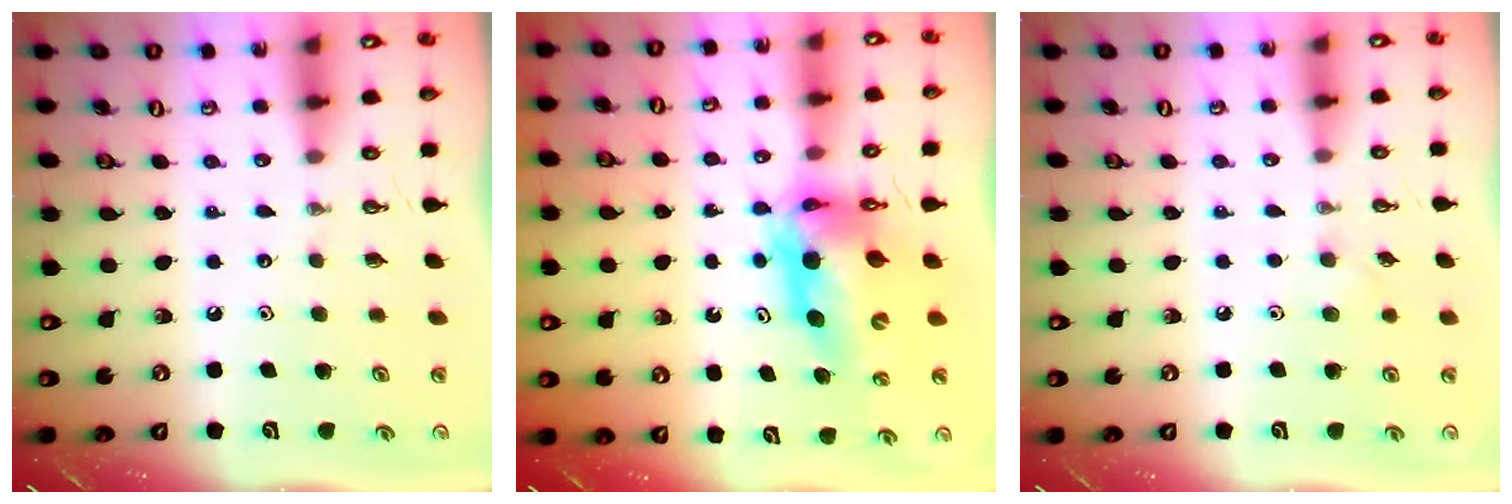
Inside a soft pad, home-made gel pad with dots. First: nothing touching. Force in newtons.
{"total": 12.2, "press": 12.2, "slide": 1.1}
{"total": 4.4, "press": 4.3, "slide": 0.7}